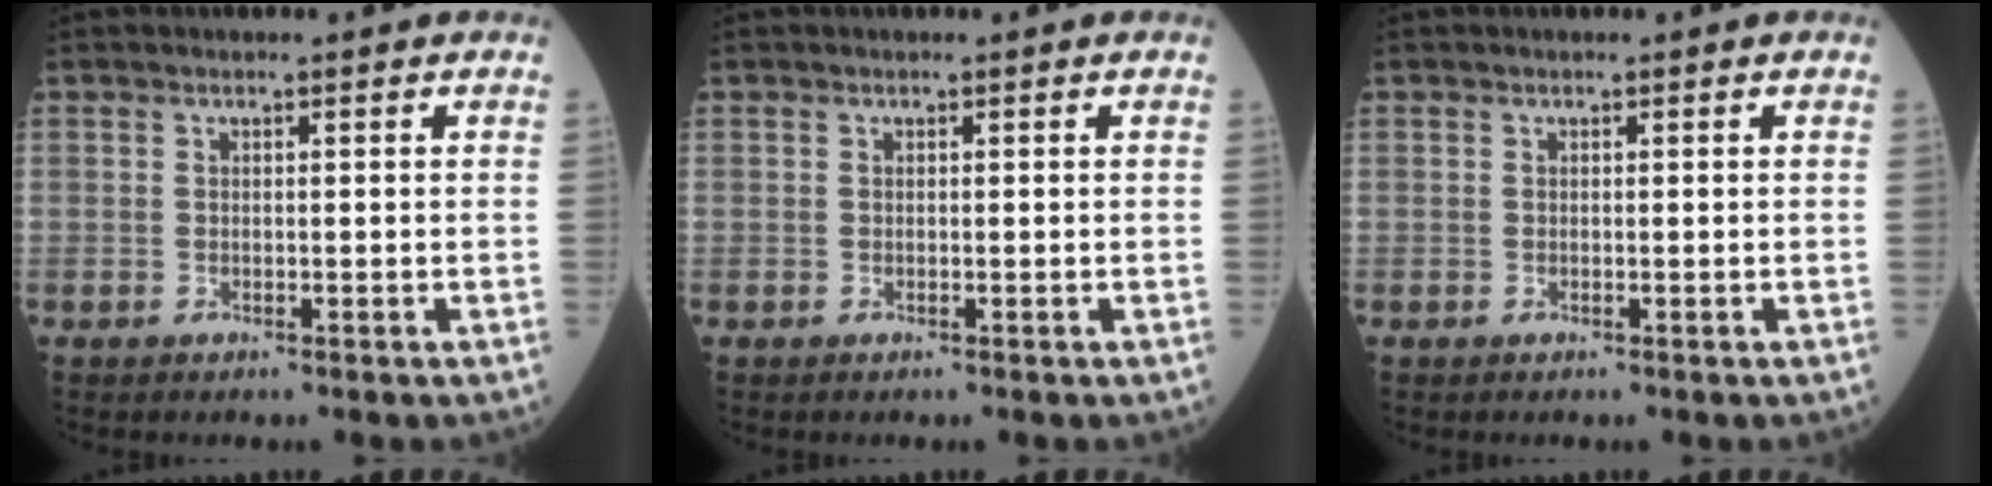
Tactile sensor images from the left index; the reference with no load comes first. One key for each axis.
{"total": 0.0}
{"total": 0.0}